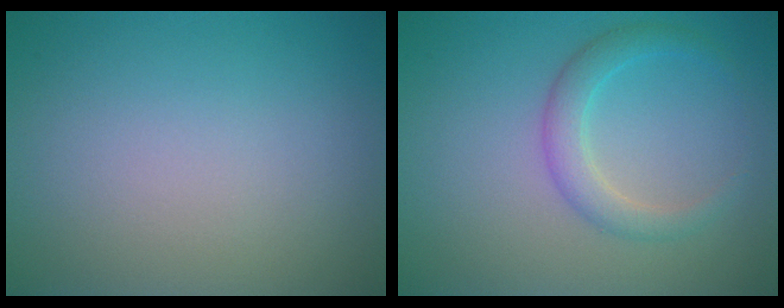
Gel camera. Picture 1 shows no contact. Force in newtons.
{"total": 2.6, "press": 2.6, "slide": 0.0}